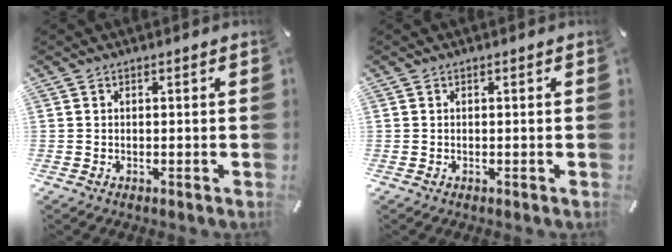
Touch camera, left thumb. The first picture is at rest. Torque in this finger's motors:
{"motor_torque": [0.00, 0.00, 0.00, 0.00, 0.00]}